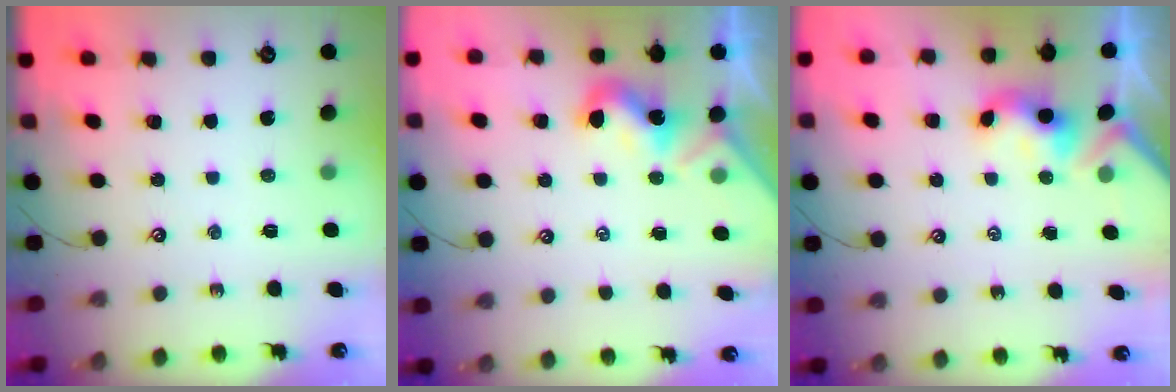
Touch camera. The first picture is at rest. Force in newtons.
{"total": 1.7, "press": 1.6, "slide": 0.4}
{"total": 3.6, "press": 3.5, "slide": 0.2}